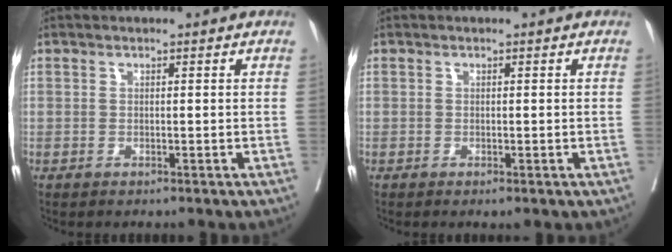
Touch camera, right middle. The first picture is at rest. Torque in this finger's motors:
{"motor_torque": [0.10, 0.14, 0.04, 0.00]}